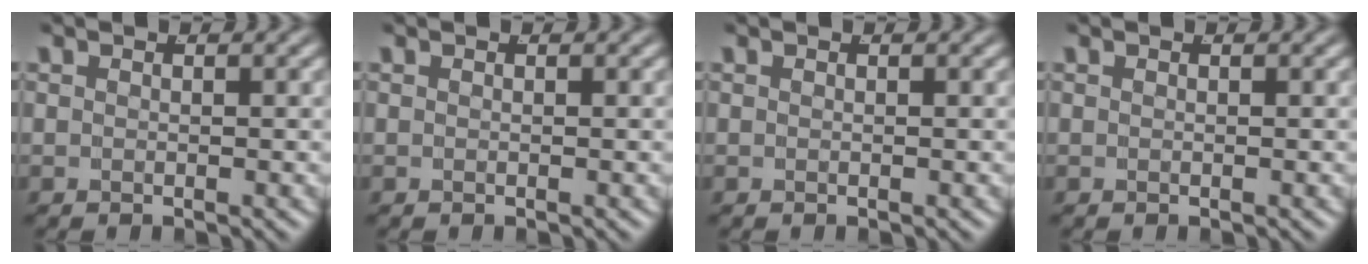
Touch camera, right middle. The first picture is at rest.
{"total": 0.0}
{"total": 0.0}
{"total": 0.0}